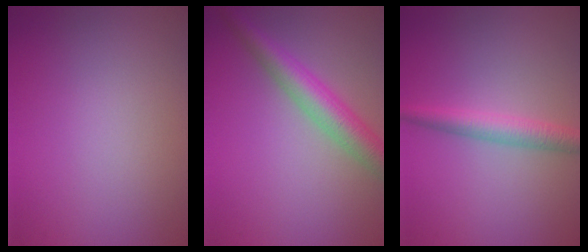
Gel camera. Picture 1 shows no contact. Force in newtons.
{"total": 4.5, "press": 4.5, "slide": 0.1}
{"total": 2.7, "press": 2.7, "slide": 0.0}